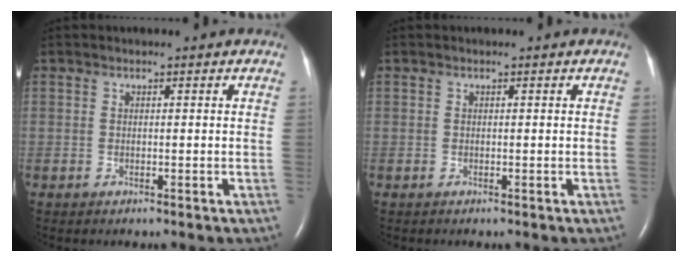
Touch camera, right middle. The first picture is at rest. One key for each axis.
{"total": 0.0}